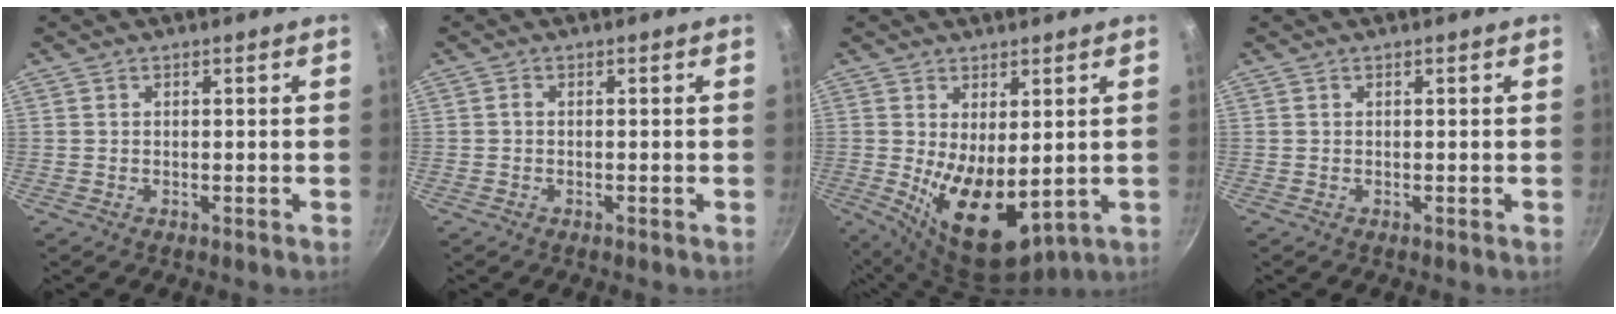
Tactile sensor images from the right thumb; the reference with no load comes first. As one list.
[{"total": 0.5, "force": [-0.1, 0.4, 0.4], "torque": [-0.007, 0.005, -0.004]}, {"total": 11.9, "force": [0.1, 6.1, 10.2], "torque": [-0.146, -0.034, 0.021]}, {"total": 0.0}]